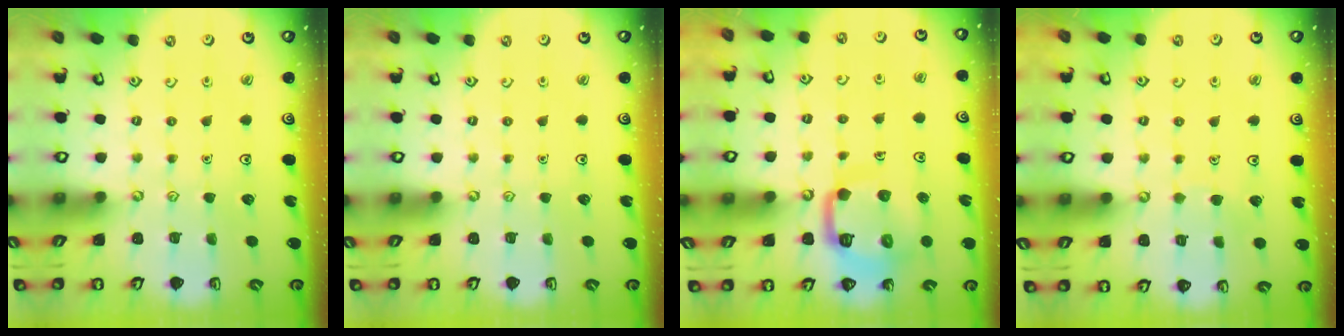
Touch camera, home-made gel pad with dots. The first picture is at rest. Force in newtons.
{"total": 0.0}
{"total": 13.0, "press": 13.0, "slide": 1.4}
{"total": 3.0, "press": 3.0, "slide": 0.2}